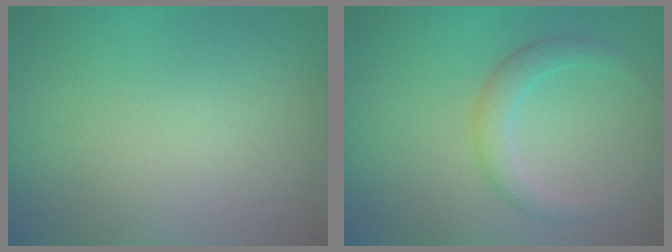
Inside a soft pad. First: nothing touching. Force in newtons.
{"total": 2.2, "press": 2.2, "slide": 0.1}